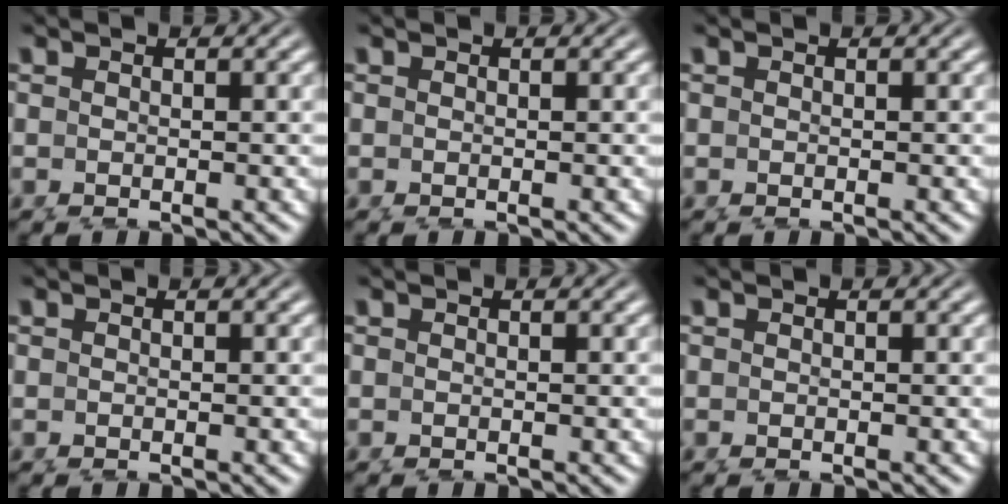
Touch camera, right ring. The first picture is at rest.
{"total": 0.0}
{"total": 0.0}
{"total": 0.0}
{"total": 0.0}
{"total": 0.0}